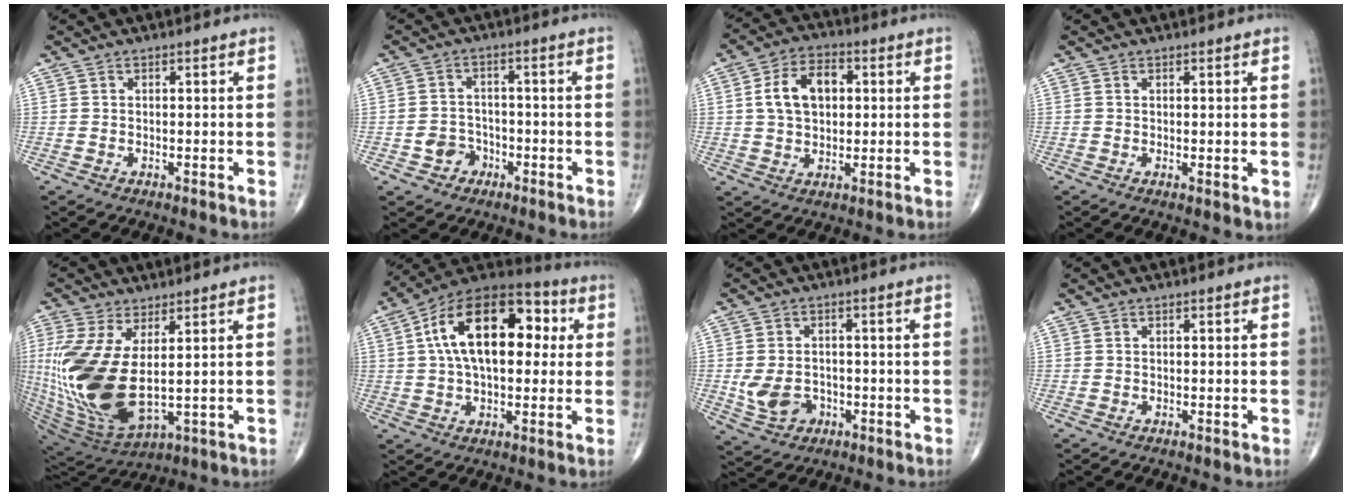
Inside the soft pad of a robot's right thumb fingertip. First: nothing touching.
{"total": 4.7, "force": [-2.2, 4.0, 1.2], "torque": [0.005, 0.022, -0.036]}
{"total": 10.1, "force": [1.7, 6.7, 7.4], "torque": [-0.115, 0.012, 0.027]}
{"total": 1.4, "force": [0.3, 0.4, 1.3], "torque": [-0.025, -0.008, 0.003]}
{"total": 18.7, "force": [1.4, 8.9, 16.4], "torque": [-0.373, -0.029, 0.050]}
{"total": 20.8, "force": [4.1, 11.4, 16.9], "torque": [-0.254, 0.030, 0.053]}
{"total": 6.8, "force": [-1.6, 5.4, 3.8], "torque": [-0.056, 0.010, -0.019]}
{"total": 0.0}